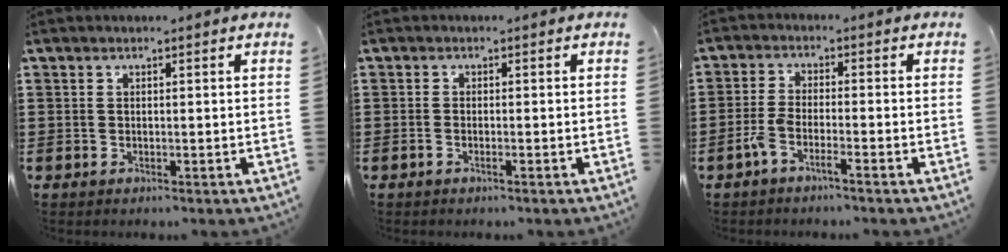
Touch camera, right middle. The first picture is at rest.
{"total": 0.7, "force": [-0.5, 0.0, 0.5], "torque": [-0.012, -0.003, -0.009]}
{"total": 3.4, "force": [-2.3, 0.4, 2.5], "torque": [-0.064, -0.003, -0.049]}